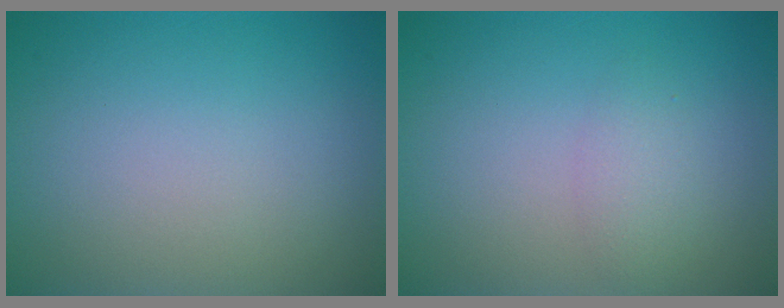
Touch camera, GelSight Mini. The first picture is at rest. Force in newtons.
{"total": 1.6, "press": 1.5, "slide": 0.2}